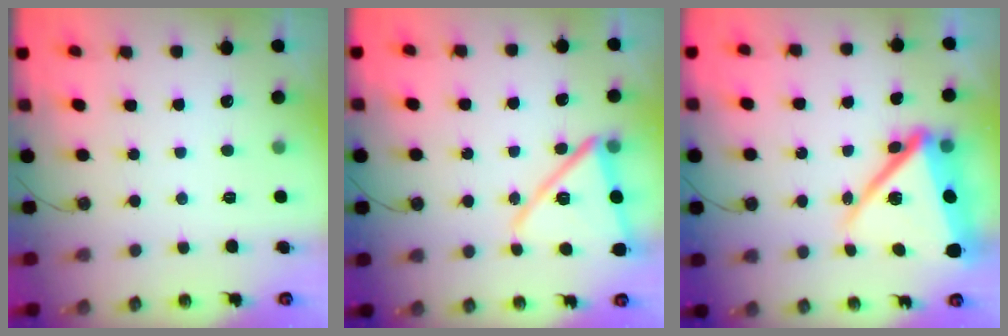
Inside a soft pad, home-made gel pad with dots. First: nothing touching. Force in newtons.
{"total": 15.3, "press": 15.2, "slide": 1.0}
{"total": 18.6, "press": 18.5, "slide": 1.8}